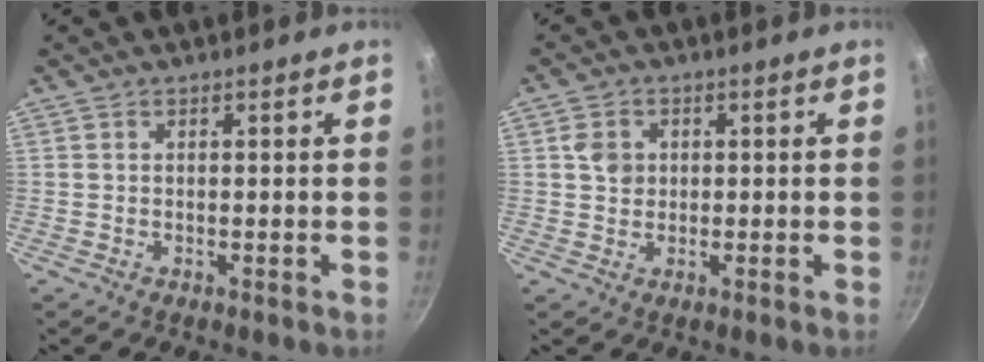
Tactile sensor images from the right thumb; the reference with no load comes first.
{"total": 3.2, "force": [0.5, 2.8, 1.5], "torque": [-0.017, 0.002, 0.004]}